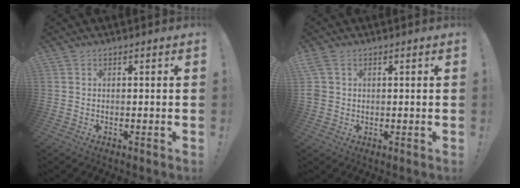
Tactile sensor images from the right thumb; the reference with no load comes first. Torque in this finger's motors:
{"motor_torque": [-0.03, 0.11, 0.27, 0.21, 0.02]}